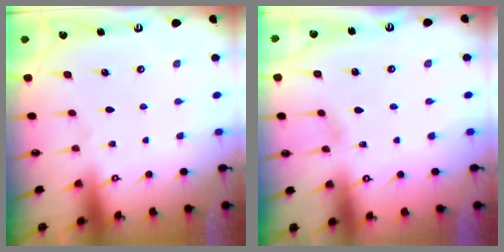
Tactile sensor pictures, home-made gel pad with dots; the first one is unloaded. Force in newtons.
{"total": 0.6, "press": 0.6, "slide": 0.1}